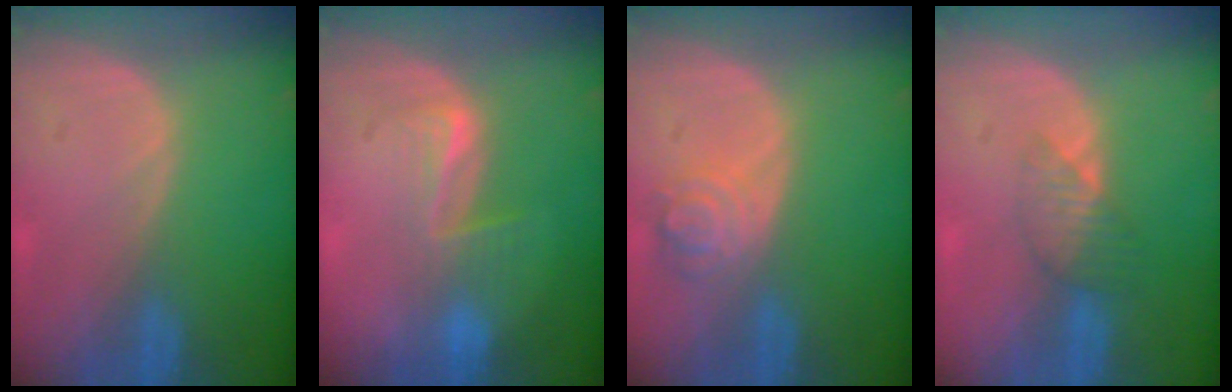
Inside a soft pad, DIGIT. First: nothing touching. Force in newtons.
{"total": 4.3, "press": 4.1, "slide": 1.4}
{"total": 4.4, "press": 4.1, "slide": 1.6}
{"total": 3.6, "press": 3.2, "slide": 1.6}